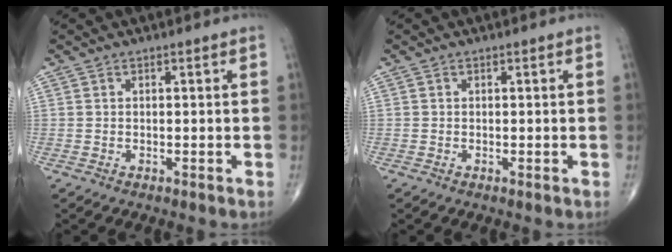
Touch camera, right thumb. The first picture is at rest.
{"total": 0.0}